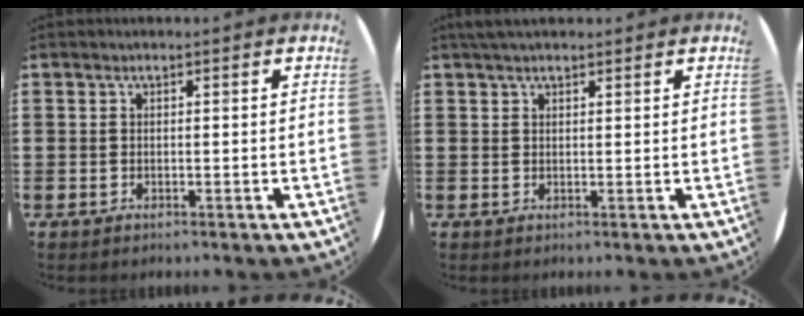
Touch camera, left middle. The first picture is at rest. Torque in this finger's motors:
{"motor_torque": [0.48, -0.35, 0.00, 0.00]}